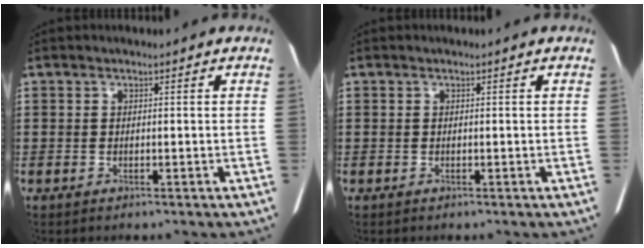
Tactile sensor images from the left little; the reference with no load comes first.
{"total": 0.0}